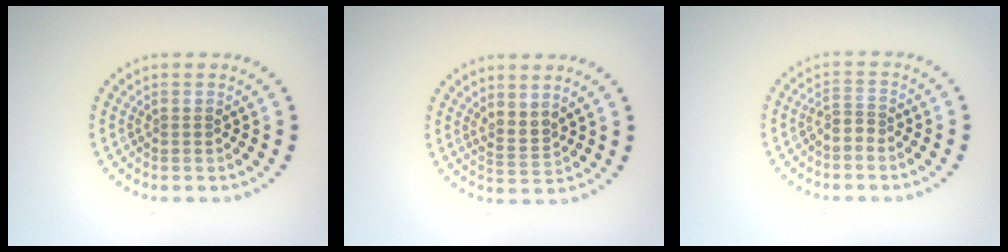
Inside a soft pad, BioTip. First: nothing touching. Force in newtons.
{"total": 2.0, "press": 1.4, "slide": 1.4}
{"total": 1.7, "press": 1.2, "slide": 1.2}